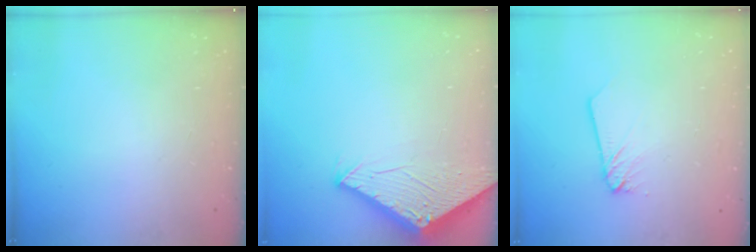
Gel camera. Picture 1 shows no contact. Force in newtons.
{"total": 2.9, "press": 2.9, "slide": 0.2}
{"total": 1.5, "press": 1.4, "slide": 0.1}